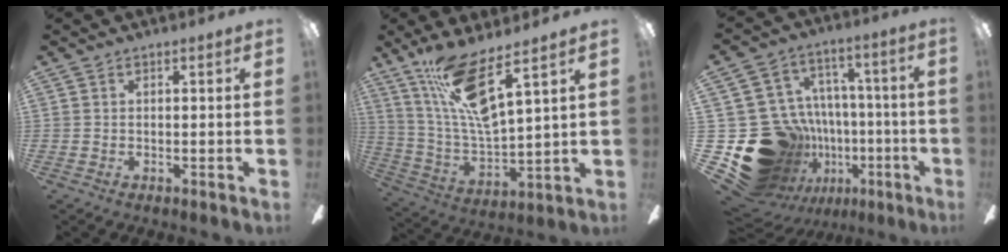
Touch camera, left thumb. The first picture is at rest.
{"total": 15.3, "force": [10.1, 3.0, 11.1], "torque": [-0.235, -0.049, 0.174]}
{"total": 25.8, "force": [-8.0, 21.8, 11.2], "torque": [-0.216, 0.018, -0.048]}